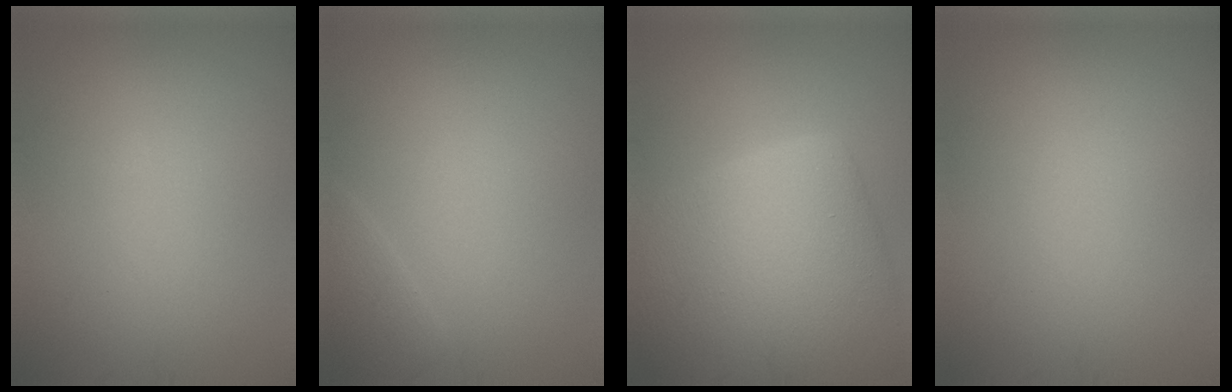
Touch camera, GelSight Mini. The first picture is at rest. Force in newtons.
{"total": 1.3, "press": 1.3, "slide": 0.1}
{"total": 10.8, "press": 10.8, "slide": 0.4}
{"total": 0.0}